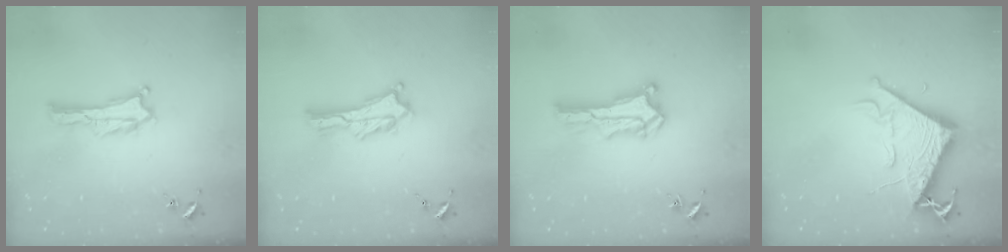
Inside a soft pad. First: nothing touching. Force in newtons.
{"total": 2.7, "press": 2.7, "slide": 0.3}
{"total": 1.5, "press": 1.5, "slide": 0.2}
{"total": 7.9, "press": 7.9, "slide": 0.9}